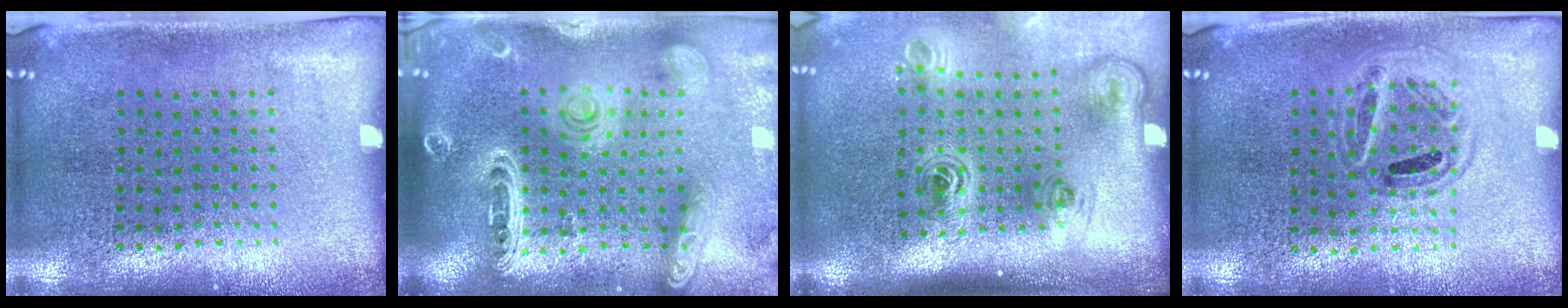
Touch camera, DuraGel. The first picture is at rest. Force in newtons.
{"total": 2.3, "press": 2.1, "slide": 0.9}
{"total": 2.3, "press": 1.4, "slide": 1.8}
{"total": 0.9, "press": 0.8, "slide": 0.4}